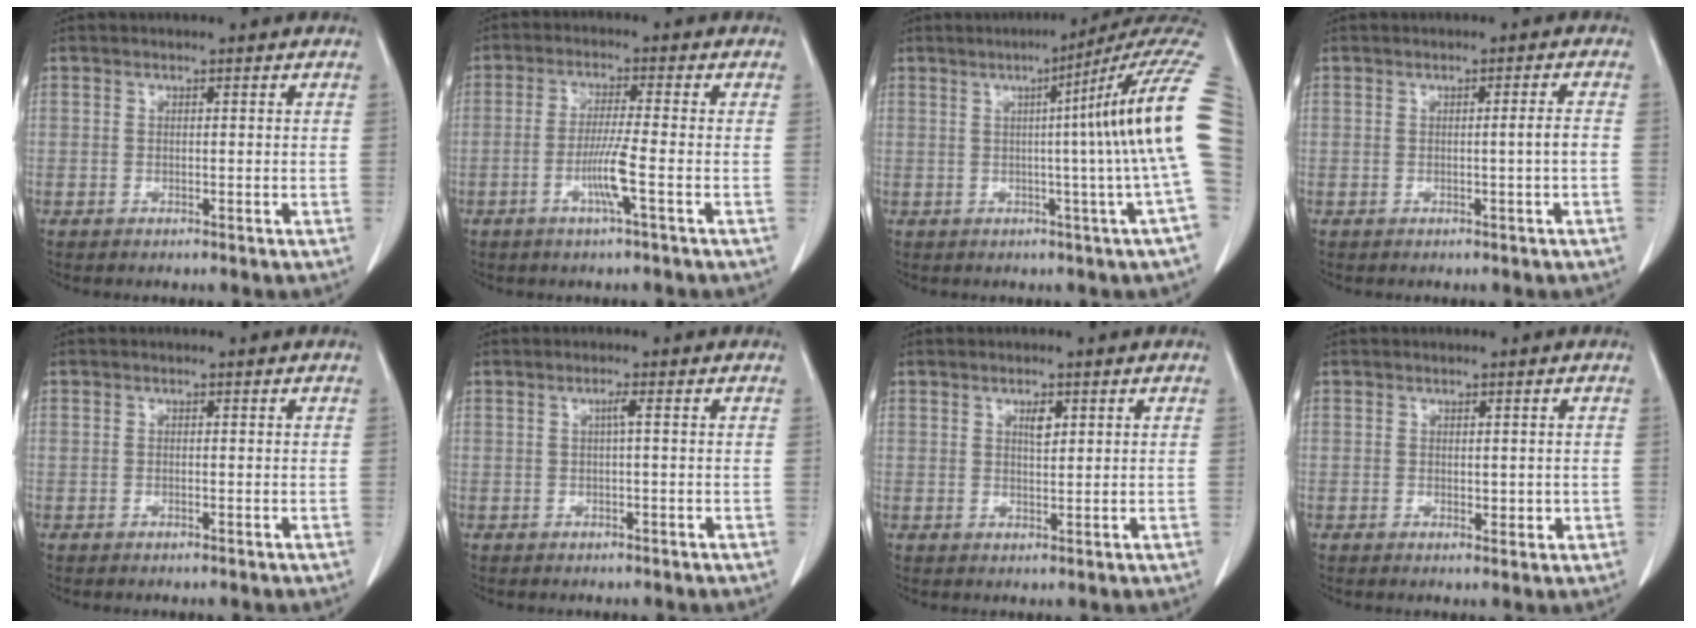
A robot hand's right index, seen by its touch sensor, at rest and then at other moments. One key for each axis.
{"total": 5.1, "fx": -1.8, "fy": -0.8, "fz": 4.7, "tx": -0.090, "ty": -0.010, "tz": -0.039}
{"total": 14.7, "fx": 2.0, "fy": -2.7, "fz": 14.3, "tx": -0.160, "ty": 0.015, "tz": 0.013}
{"total": 1.8, "fx": -0.5, "fy": -0.5, "fz": 1.6, "tx": -0.024, "ty": -0.001, "tz": -0.007}
{"total": 0.0}
{"total": 1.0, "fx": 0.1, "fy": -0.2, "fz": 1.0, "tx": -0.017, "ty": 0.003, "tz": 0.001}
{"total": 2.0, "fx": 0.9, "fy": 0.7, "fz": 1.6, "tx": -0.027, "ty": -0.002, "tz": 0.017}
{"total": 1.7, "fx": 0.1, "fy": 1.1, "fz": 1.3, "tx": -0.014, "ty": -0.004, "tz": 0.004}